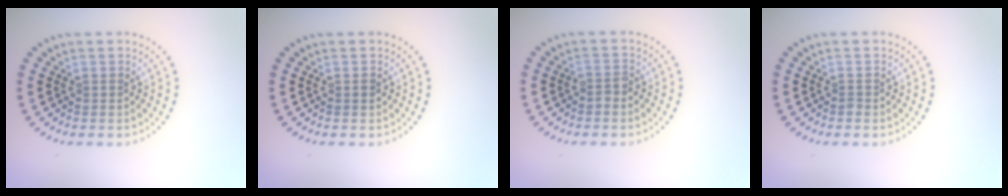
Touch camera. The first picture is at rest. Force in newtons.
{"total": 0.9, "press": 0.9, "slide": 0.2}
{"total": 1.0, "press": 0.8, "slide": 0.6}
{"total": 0.5, "press": 0.4, "slide": 0.4}